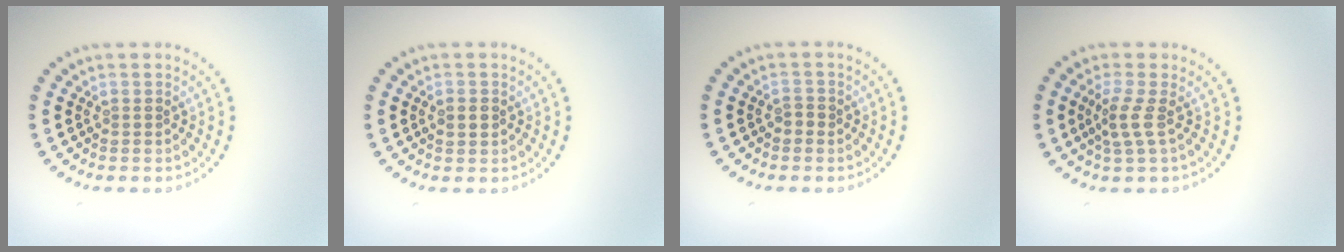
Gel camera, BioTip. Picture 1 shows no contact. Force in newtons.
{"total": 1.1, "press": 1.1, "slide": 0.1}
{"total": 0.9, "press": 0.8, "slide": 0.2}
{"total": 2.1, "press": 1.5, "slide": 1.4}